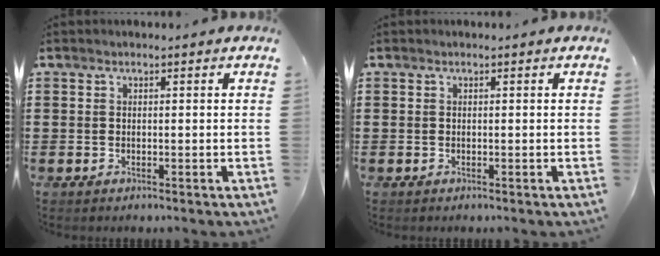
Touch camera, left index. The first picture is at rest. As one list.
[{"total": 0.0}]